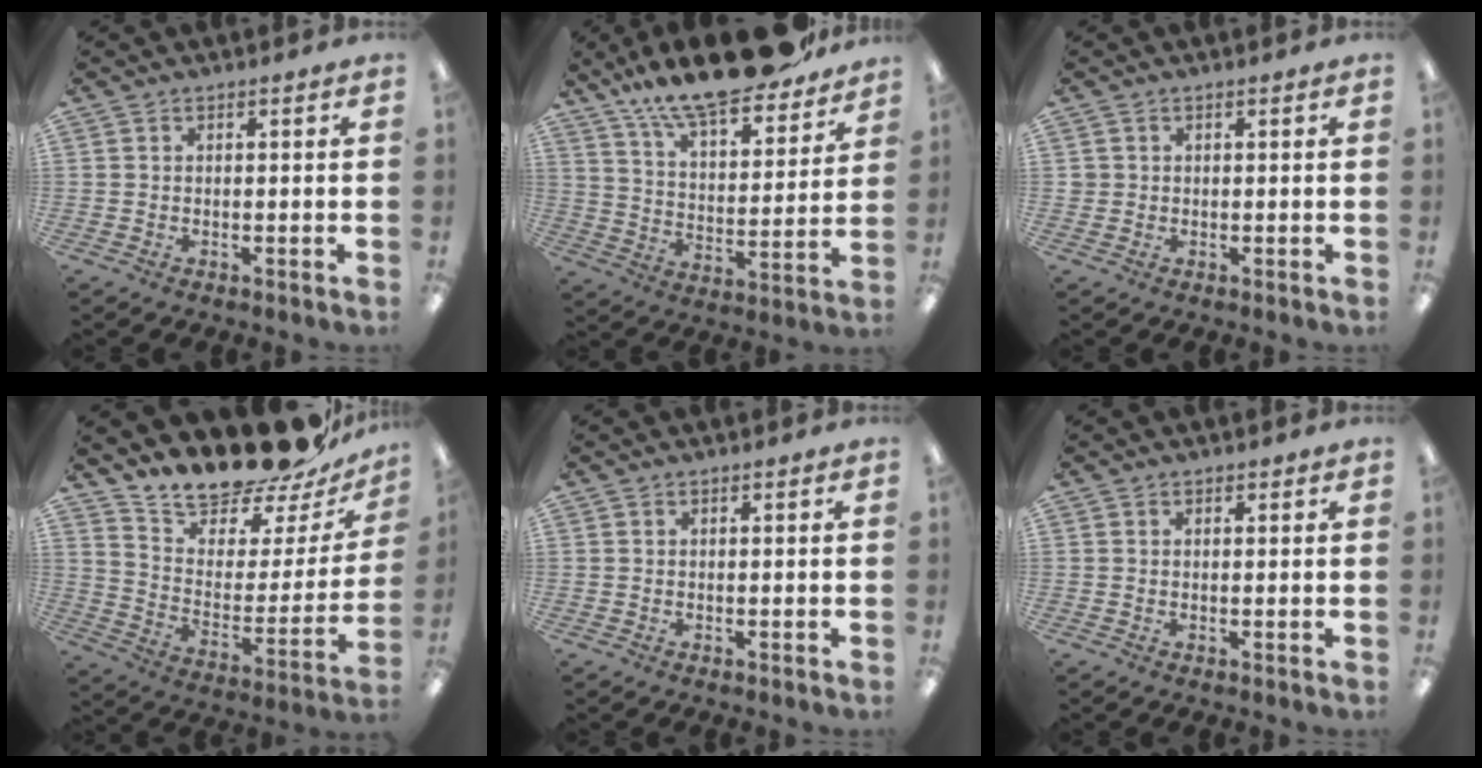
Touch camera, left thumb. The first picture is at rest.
{"total": 17.9, "force": [15.4, 4.2, 8.0], "torque": [-0.143, -0.104, 0.268]}
{"total": 1.3, "force": [0.4, 1.3, 0.1], "torque": [-0.003, 0.003, 0.007]}
{"total": 20.0, "force": [18.6, 5.2, 5.3], "torque": [-0.090, -0.159, 0.323]}
{"total": 0.0}
{"total": 0.7, "force": [0.6, 0.3, 0.1], "torque": [0.006, -0.003, 0.009]}